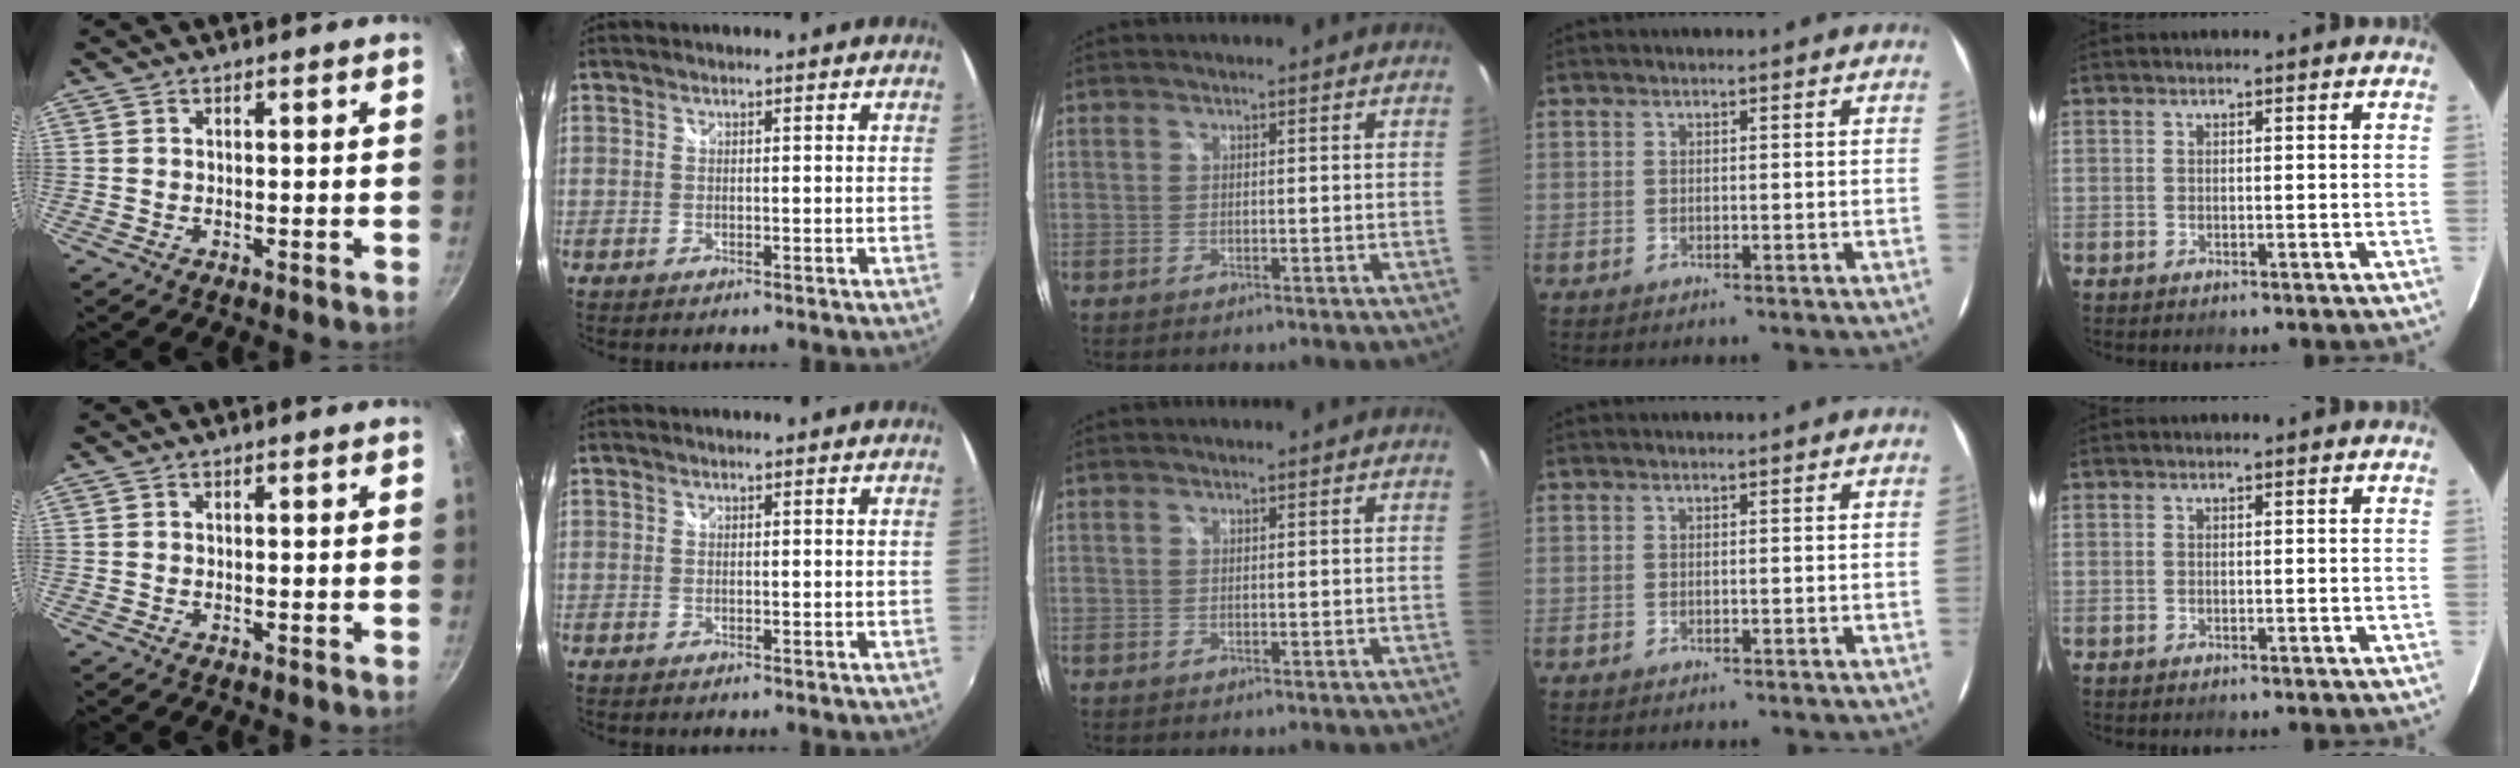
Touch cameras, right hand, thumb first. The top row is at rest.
{}